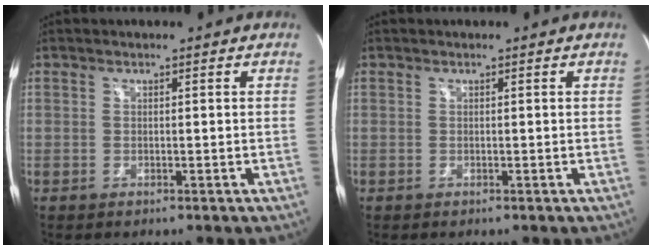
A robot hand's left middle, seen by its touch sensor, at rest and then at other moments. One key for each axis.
{"total": 0.0}